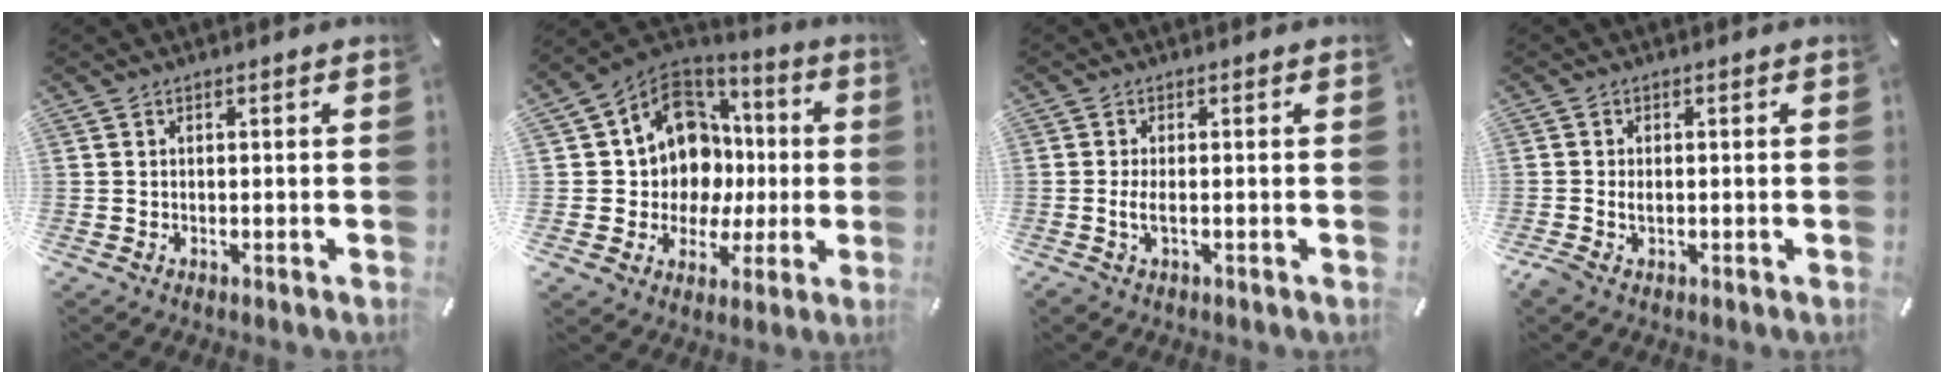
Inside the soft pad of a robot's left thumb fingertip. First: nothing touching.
{"total": 13.4, "force": [2.8, 12.0, 5.2], "torque": [-0.101, -0.036, 0.064]}
{"total": 2.9, "force": [-0.5, 0.9, 2.7], "torque": [-0.060, -0.004, -0.013]}
{"total": 1.5, "force": [-0.3, 0.9, 1.2], "torque": [-0.022, 0.001, -0.006]}